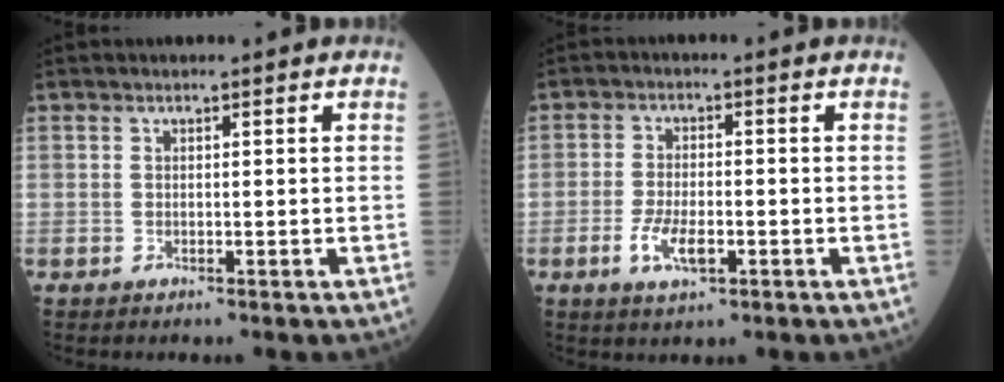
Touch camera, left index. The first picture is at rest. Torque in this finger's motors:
{"motor_torque": [0.82, 0.29, 0.12, 0.03]}